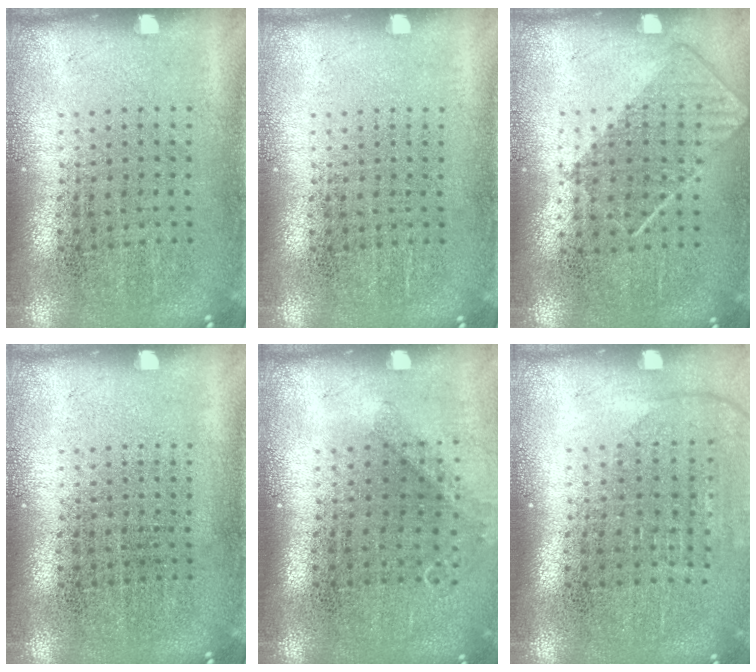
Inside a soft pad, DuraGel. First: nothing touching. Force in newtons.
{"total": 0.0}
{"total": 0.8, "press": 0.6, "slide": 0.5}
{"total": 0.0}
{"total": 0.9, "press": 0.8, "slide": 0.3}
{"total": 1.3, "press": 1.1, "slide": 0.8}